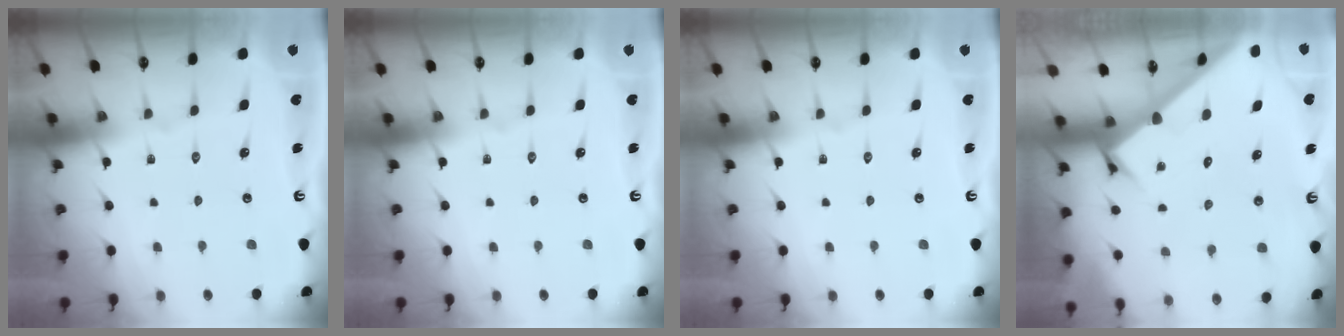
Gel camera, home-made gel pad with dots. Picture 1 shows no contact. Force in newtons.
{"total": 0.0}
{"total": 0.0}
{"total": 2.9, "press": 2.9, "slide": 0.2}